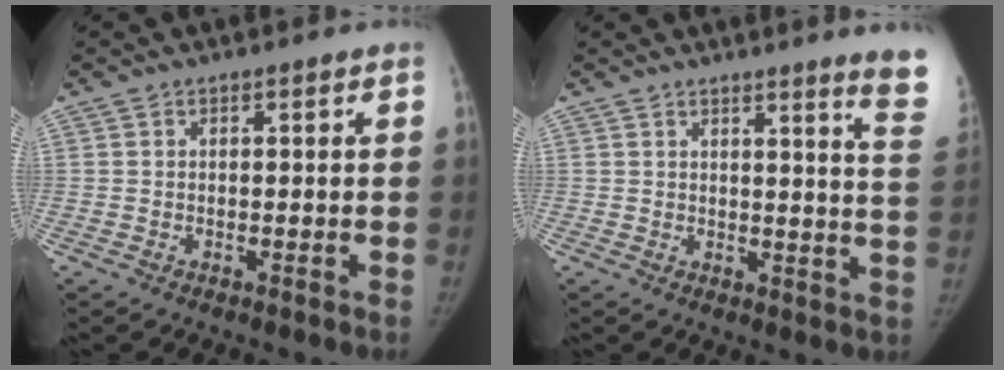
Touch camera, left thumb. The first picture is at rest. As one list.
[{"total": 9.6, "force": [7.6, -0.9, 5.9], "torque": [-0.058, -0.070, 0.066]}]